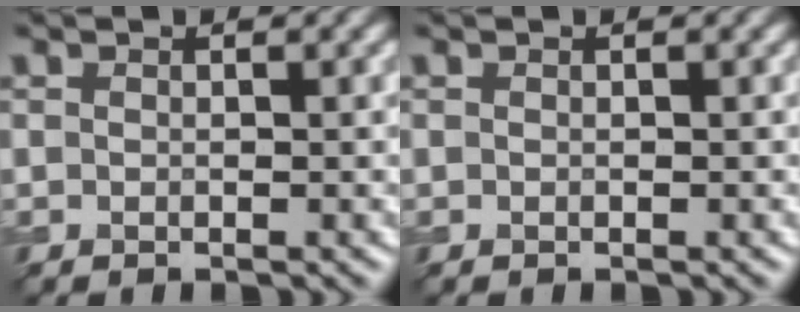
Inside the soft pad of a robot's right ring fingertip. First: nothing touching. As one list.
[{"total": 0.0}]